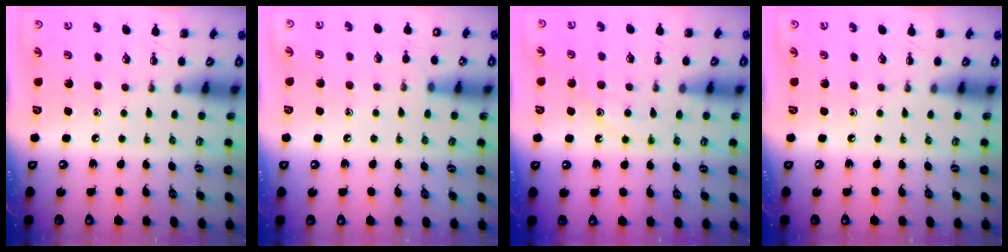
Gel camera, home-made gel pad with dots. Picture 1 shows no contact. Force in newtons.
{"total": 7.2, "press": 6.7, "slide": 2.4}
{"total": 11.9, "press": 11.9, "slide": 0.7}
{"total": 0.0}